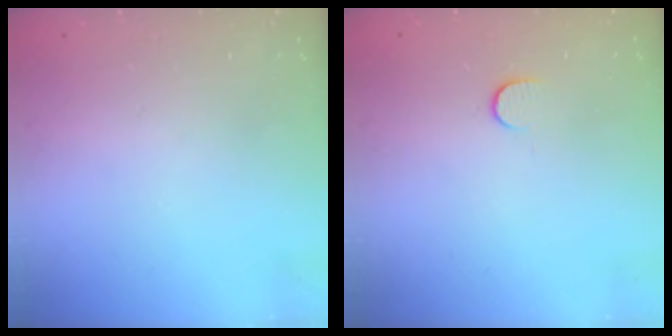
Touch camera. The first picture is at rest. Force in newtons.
{"total": 5.3, "press": 5.2, "slide": 0.5}